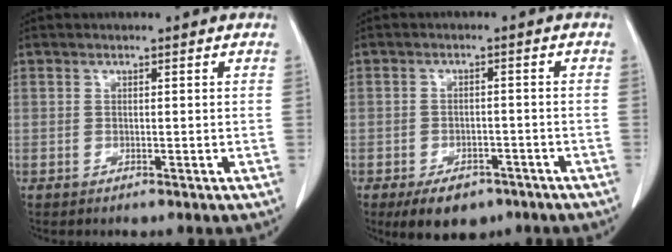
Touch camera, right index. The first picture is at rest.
{"total": 7.1, "force": [-4.9, 3.8, 3.5], "torque": [-0.053, 0.000, -0.069]}